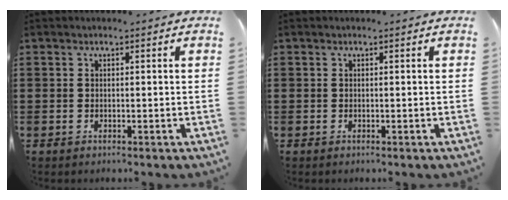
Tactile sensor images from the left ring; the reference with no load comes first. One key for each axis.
{"total": 0.0}